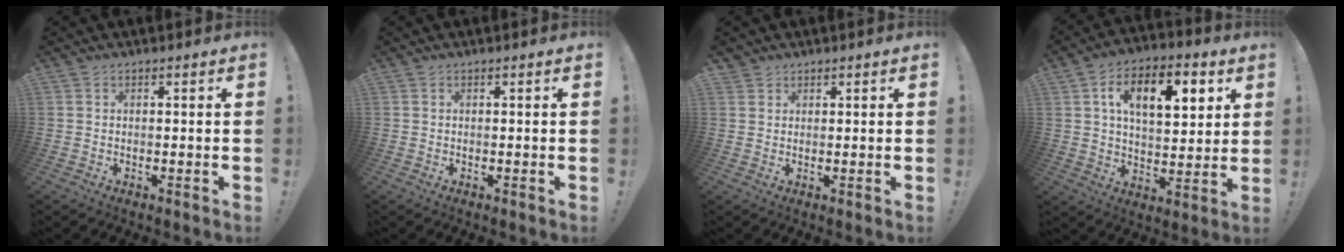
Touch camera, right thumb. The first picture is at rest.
{"total": 0.0}
{"total": 1.8, "force": [1.6, 0.9, 0.0], "torque": [0.002, -0.009, 0.029]}
{"total": 14.4, "force": [5.5, 7.6, 11.0], "torque": [-0.167, -0.004, 0.089]}